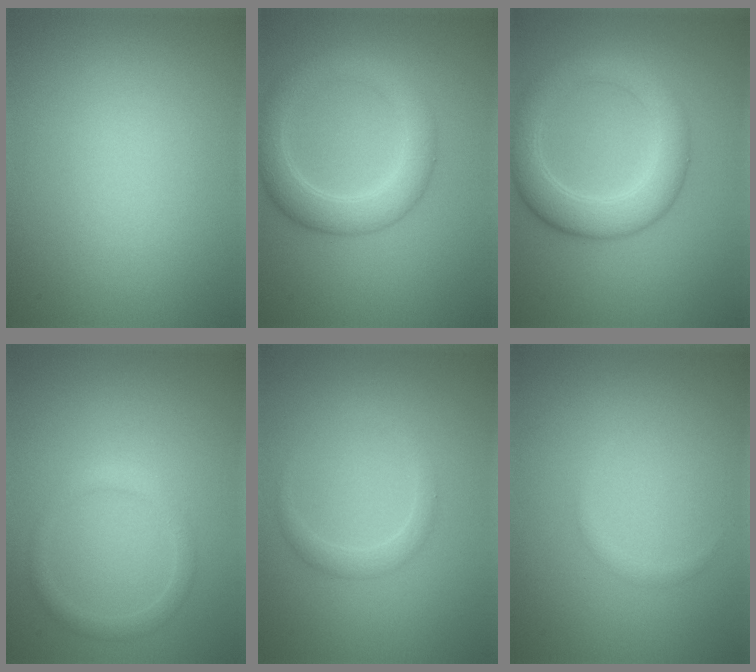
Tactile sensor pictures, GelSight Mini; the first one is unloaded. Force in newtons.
{"total": 4.7, "press": 4.7, "slide": 0.4}
{"total": 5.4, "press": 5.4, "slide": 0.1}
{"total": 1.5, "press": 1.5, "slide": 0.1}
{"total": 1.5, "press": 1.5, "slide": 0.1}
{"total": 0.6, "press": 0.6, "slide": 0.1}